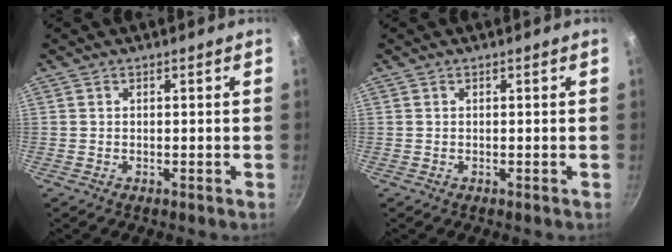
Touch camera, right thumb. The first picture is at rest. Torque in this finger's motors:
{"motor_torque": [-0.07, -0.06, 0.00, 0.00, 0.00]}